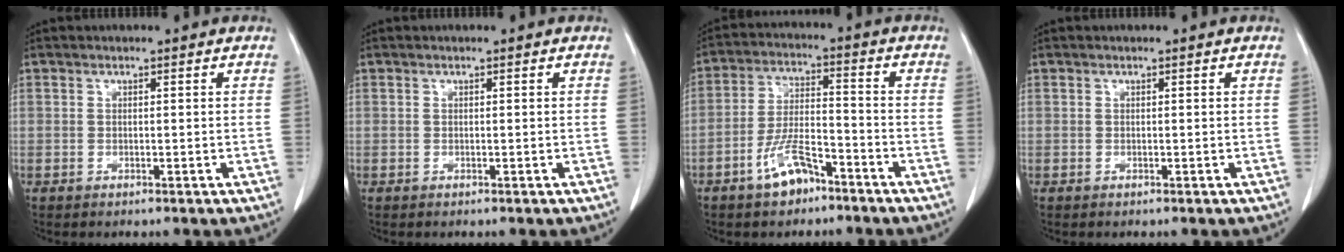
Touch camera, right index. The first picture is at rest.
{"total": 0.0}
{"total": 7.5, "force": [-4.9, 2.9, 5.0], "torque": [-0.104, 0.006, -0.090]}
{"total": 0.0}